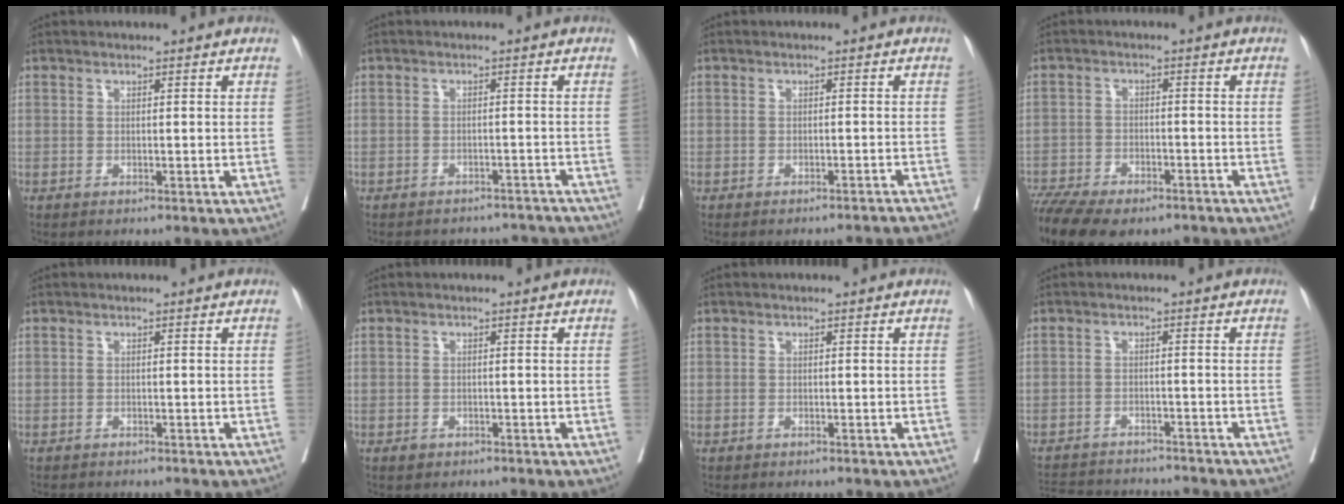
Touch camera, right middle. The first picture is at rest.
{"total": 10.9, "force": [-10.2, 3.6, 1.8], "torque": [-0.030, 0.018, -0.111]}
{"total": 7.0, "force": [-6.8, -0.5, 1.4], "torque": [-0.009, -0.008, -0.073]}
{"total": 14.4, "force": [-11.0, 5.7, 7.3], "torque": [-0.155, -0.006, -0.167]}
{"total": 0.9, "force": [-0.8, 0.3, 0.1], "torque": [-0.007, -0.002, -0.016]}
{"total": 0.9, "force": [-0.5, 0.7, 0.2], "torque": [-0.003, 0.002, -0.005]}
{"total": 0.0}
{"total": 11.0, "force": [-10.4, 2.1, 2.8], "torque": [-0.056, 0.003, -0.144]}